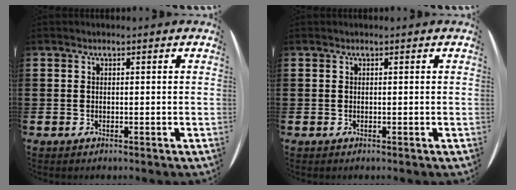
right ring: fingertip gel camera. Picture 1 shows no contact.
{"total": 0.0}